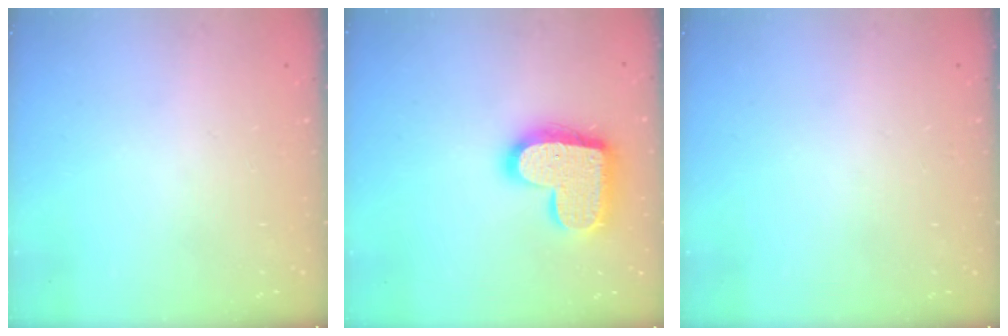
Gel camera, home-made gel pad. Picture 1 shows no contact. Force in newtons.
{"total": 18.1, "press": 18.1, "slide": 1.1}
{"total": 0.0}